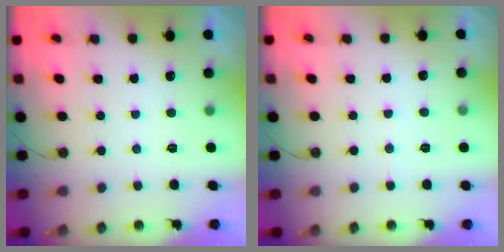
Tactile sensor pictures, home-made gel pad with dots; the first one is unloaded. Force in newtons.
{"total": 3.9, "press": 3.9, "slide": 0.6}